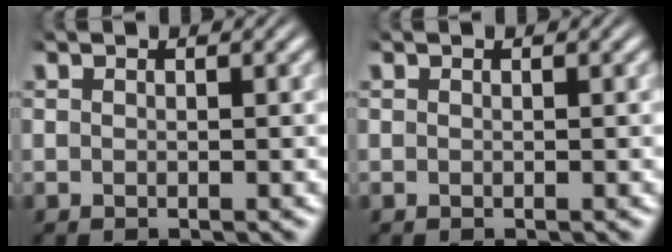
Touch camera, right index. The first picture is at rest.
{"total": 0.0}